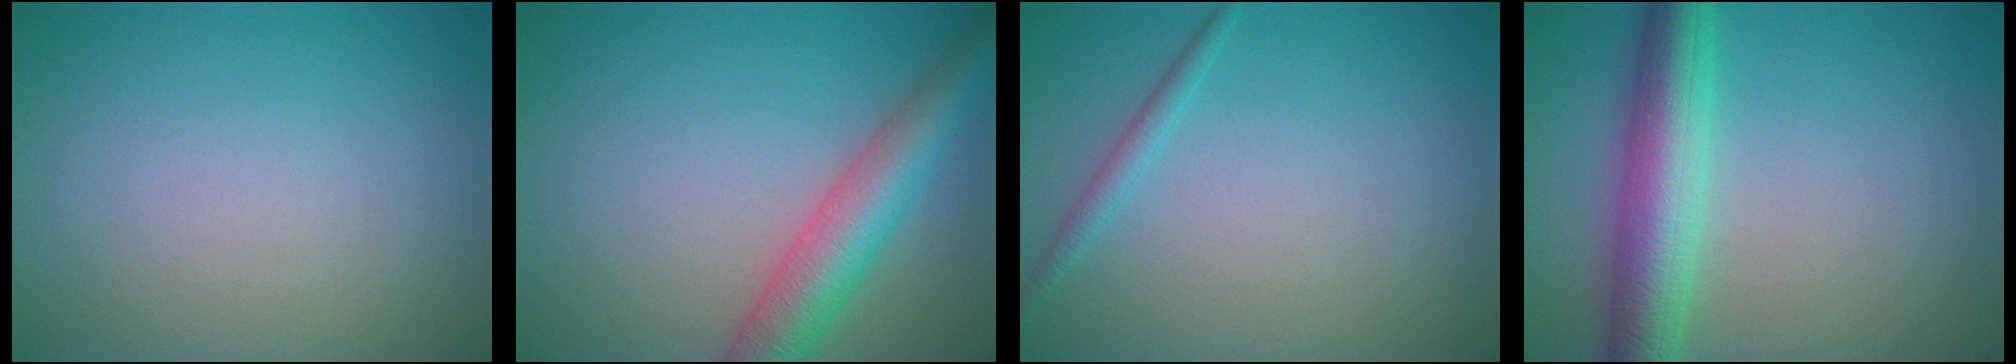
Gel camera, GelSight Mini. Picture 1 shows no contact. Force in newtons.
{"total": 6.0, "press": 6.0, "slide": 0.2}
{"total": 1.3, "press": 1.3, "slide": 0.0}
{"total": 6.8, "press": 6.8, "slide": 0.1}